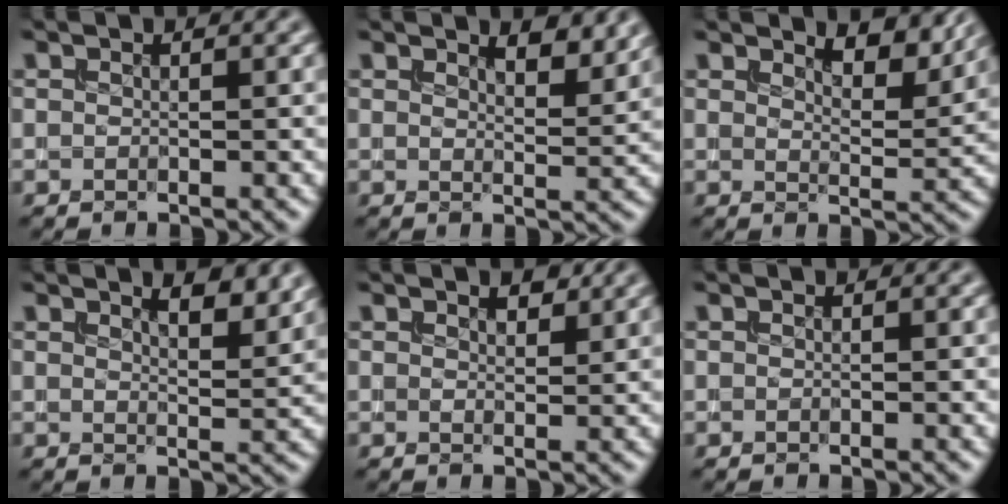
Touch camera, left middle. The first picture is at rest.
{"total": 3.3, "force": [2.5, 0.9, 1.9], "torque": [-0.031, -0.004, 0.036]}
{"total": 4.5, "force": [3.5, 1.3, 2.4], "torque": [-0.041, -0.003, 0.047]}
{"total": 3.6, "force": [2.6, 0.9, 2.2], "torque": [-0.034, -0.001, 0.037]}
{"total": 1.4, "force": [1.1, 0.5, 0.7], "torque": [-0.011, 0.000, 0.020]}
{"total": 0.0}